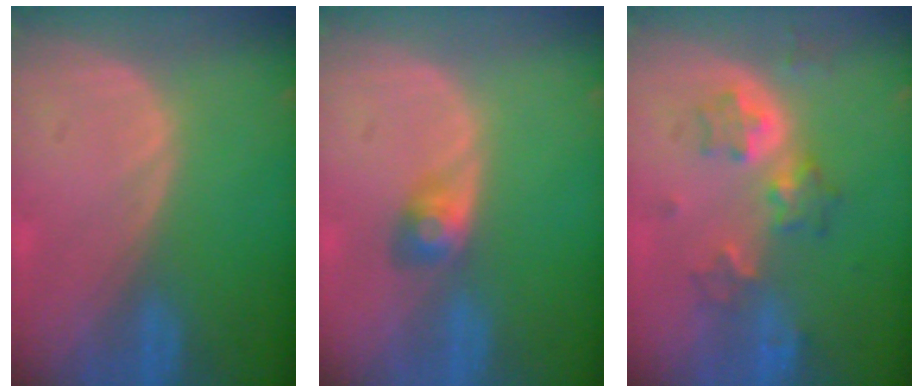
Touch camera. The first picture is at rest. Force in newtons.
{"total": 2.9, "press": 2.6, "slide": 1.1}
{"total": 6.4, "press": 5.7, "slide": 3.0}